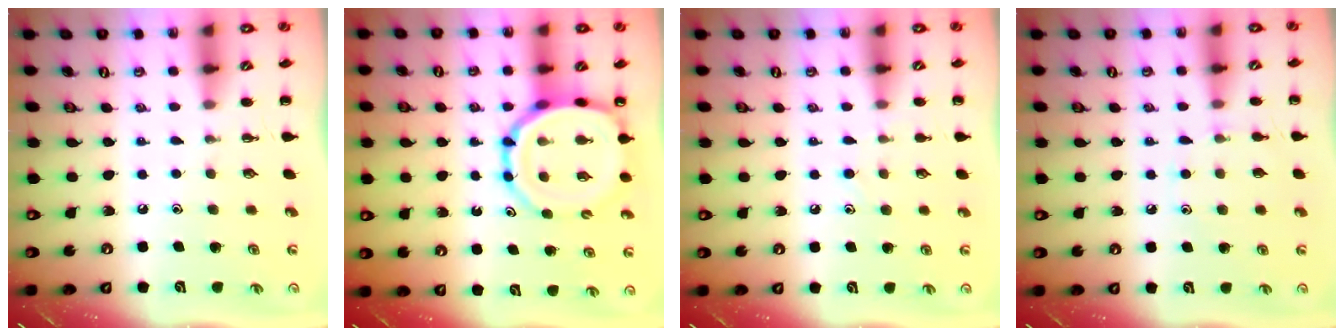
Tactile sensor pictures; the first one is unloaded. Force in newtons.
{"total": 12.9, "press": 12.5, "slide": 3.2}
{"total": 7.1, "press": 6.6, "slide": 2.4}
{"total": 7.1, "press": 6.8, "slide": 1.8}